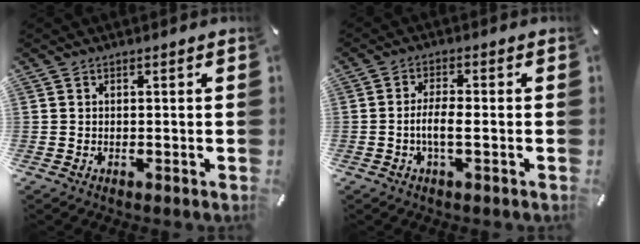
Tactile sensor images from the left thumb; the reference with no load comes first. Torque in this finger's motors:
{"motor_torque": [-0.24, 0.57, 0.55, 0.05, 0.07]}